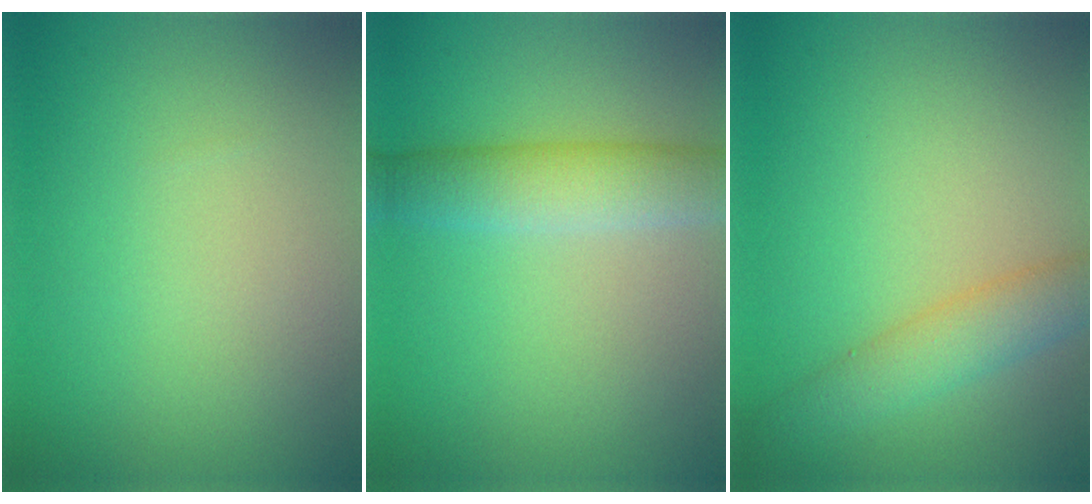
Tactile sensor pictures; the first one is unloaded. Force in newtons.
{"total": 4.5, "press": 4.5, "slide": 0.0}
{"total": 3.5, "press": 3.5, "slide": 0.1}